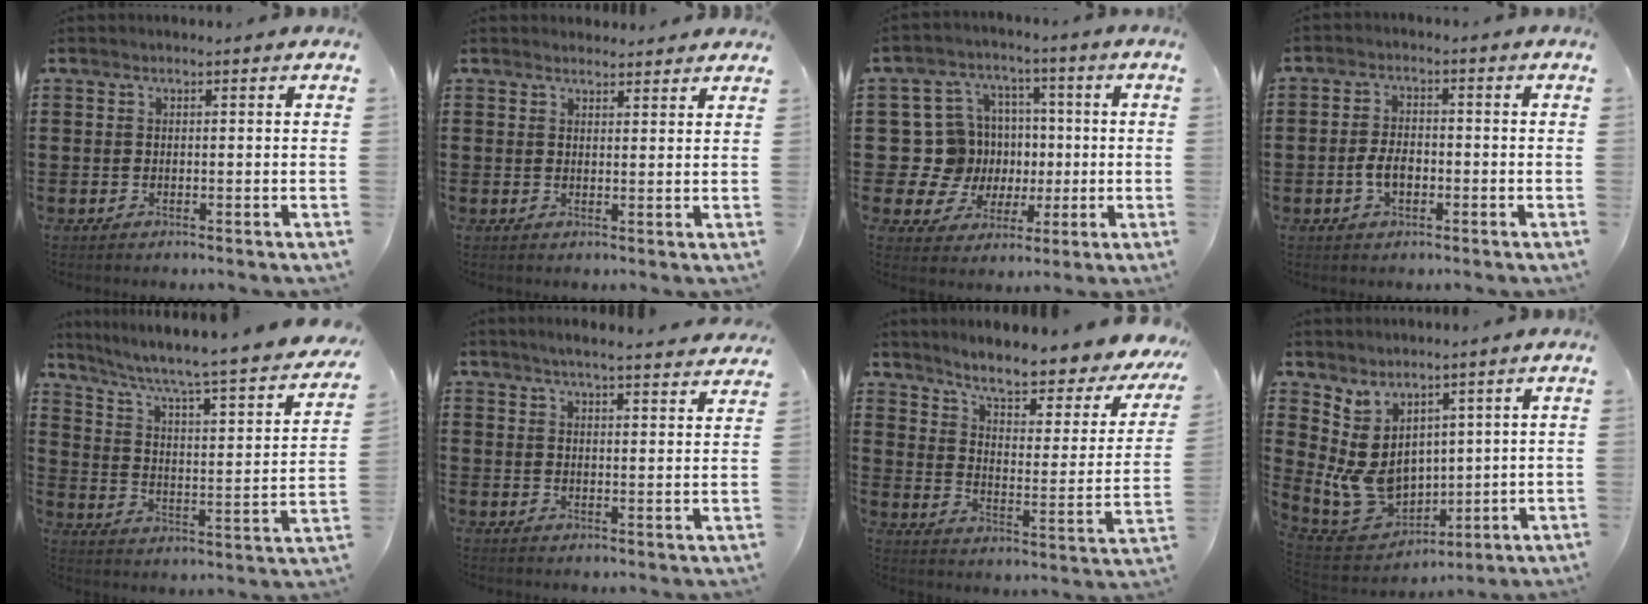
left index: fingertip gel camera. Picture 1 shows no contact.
{"total": 2.1, "force": [2.1, 0.4, 0.0], "torque": [0.003, -0.003, 0.040]}
{"total": 10.8, "force": [0.2, 10.5, 2.3], "torque": [-0.107, 0.004, 0.014]}
{"total": 3.9, "force": [-1.1, 2.1, 3.1], "torque": [-0.069, 0.001, -0.024]}
{"total": 4.7, "force": [3.5, 0.0, 3.1], "torque": [-0.079, -0.044, 0.046]}
{"total": 4.1, "force": [3.9, -0.3, 1.2], "torque": [-0.037, -0.016, 0.069]}
{"total": 7.3, "force": [6.2, 0.5, 3.9], "torque": [-0.086, -0.050, 0.096]}
{"total": 9.6, "force": [1.7, 7.9, 5.2], "torque": [-0.154, -0.004, 0.040]}